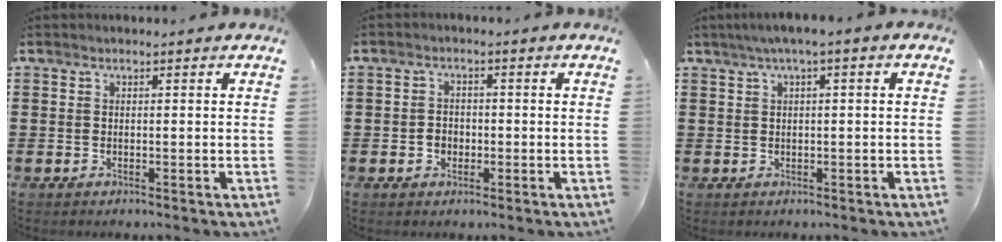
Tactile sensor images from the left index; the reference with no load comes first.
{"total": 2.4, "force": [-0.9, 2.1, 0.8], "torque": [-0.021, 0.003, -0.021]}
{"total": 1.7, "force": [-0.2, 0.2, 1.7], "torque": [-0.028, 0.000, -0.006]}